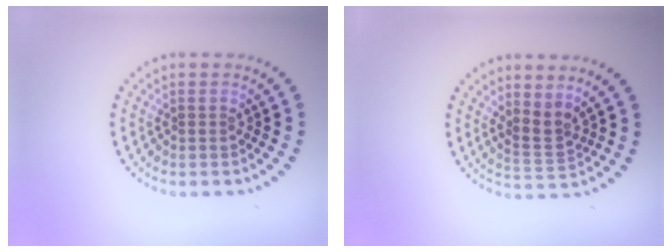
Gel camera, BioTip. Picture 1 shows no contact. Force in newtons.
{"total": 2.3, "press": 1.5, "slide": 1.7}